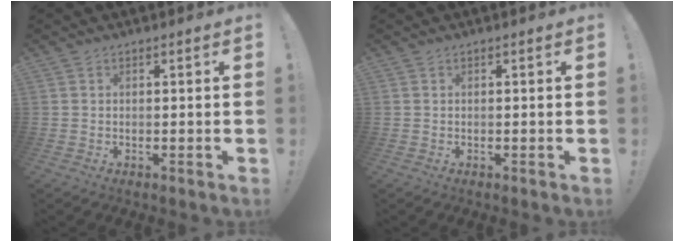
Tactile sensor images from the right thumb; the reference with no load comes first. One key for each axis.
{"total": 0.0}